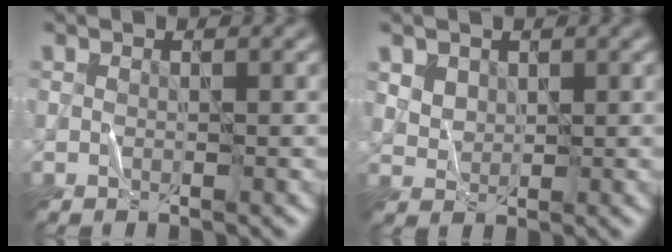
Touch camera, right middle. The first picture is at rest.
{"total": 2.9, "force": [1.7, 2.1, 1.2], "torque": [-0.037, -0.001, 0.046]}